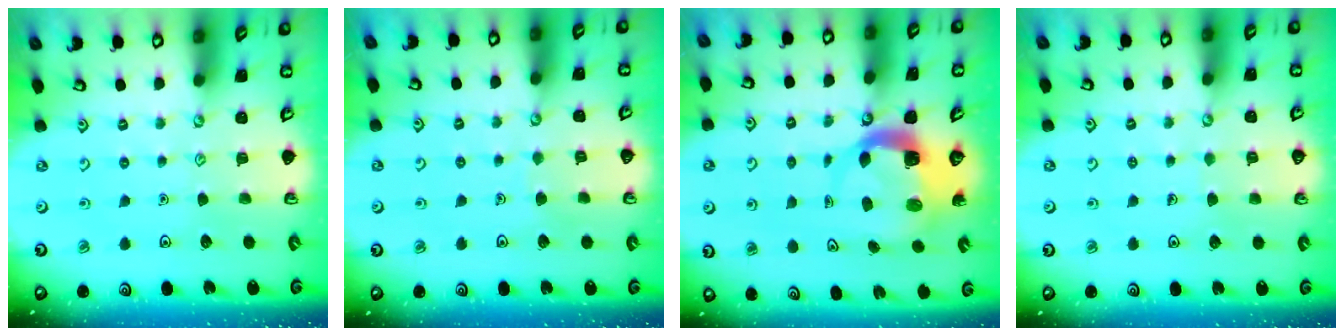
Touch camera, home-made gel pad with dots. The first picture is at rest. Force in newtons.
{"total": 2.4, "press": 2.4, "slide": 0.2}
{"total": 5.1, "press": 5.1, "slide": 0.7}
{"total": 2.5, "press": 2.5, "slide": 0.2}